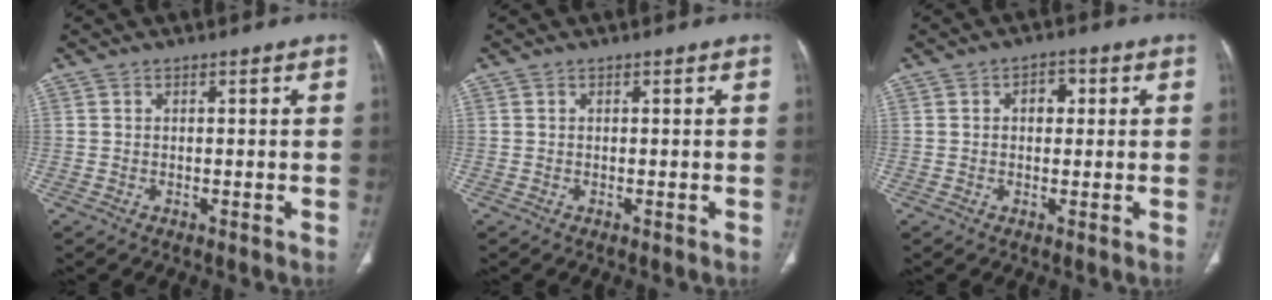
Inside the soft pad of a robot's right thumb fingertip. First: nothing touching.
{"total": 0.0}
{"total": 3.5, "force": [0.8, 2.4, 2.3], "torque": [-0.020, 0.006, 0.008]}